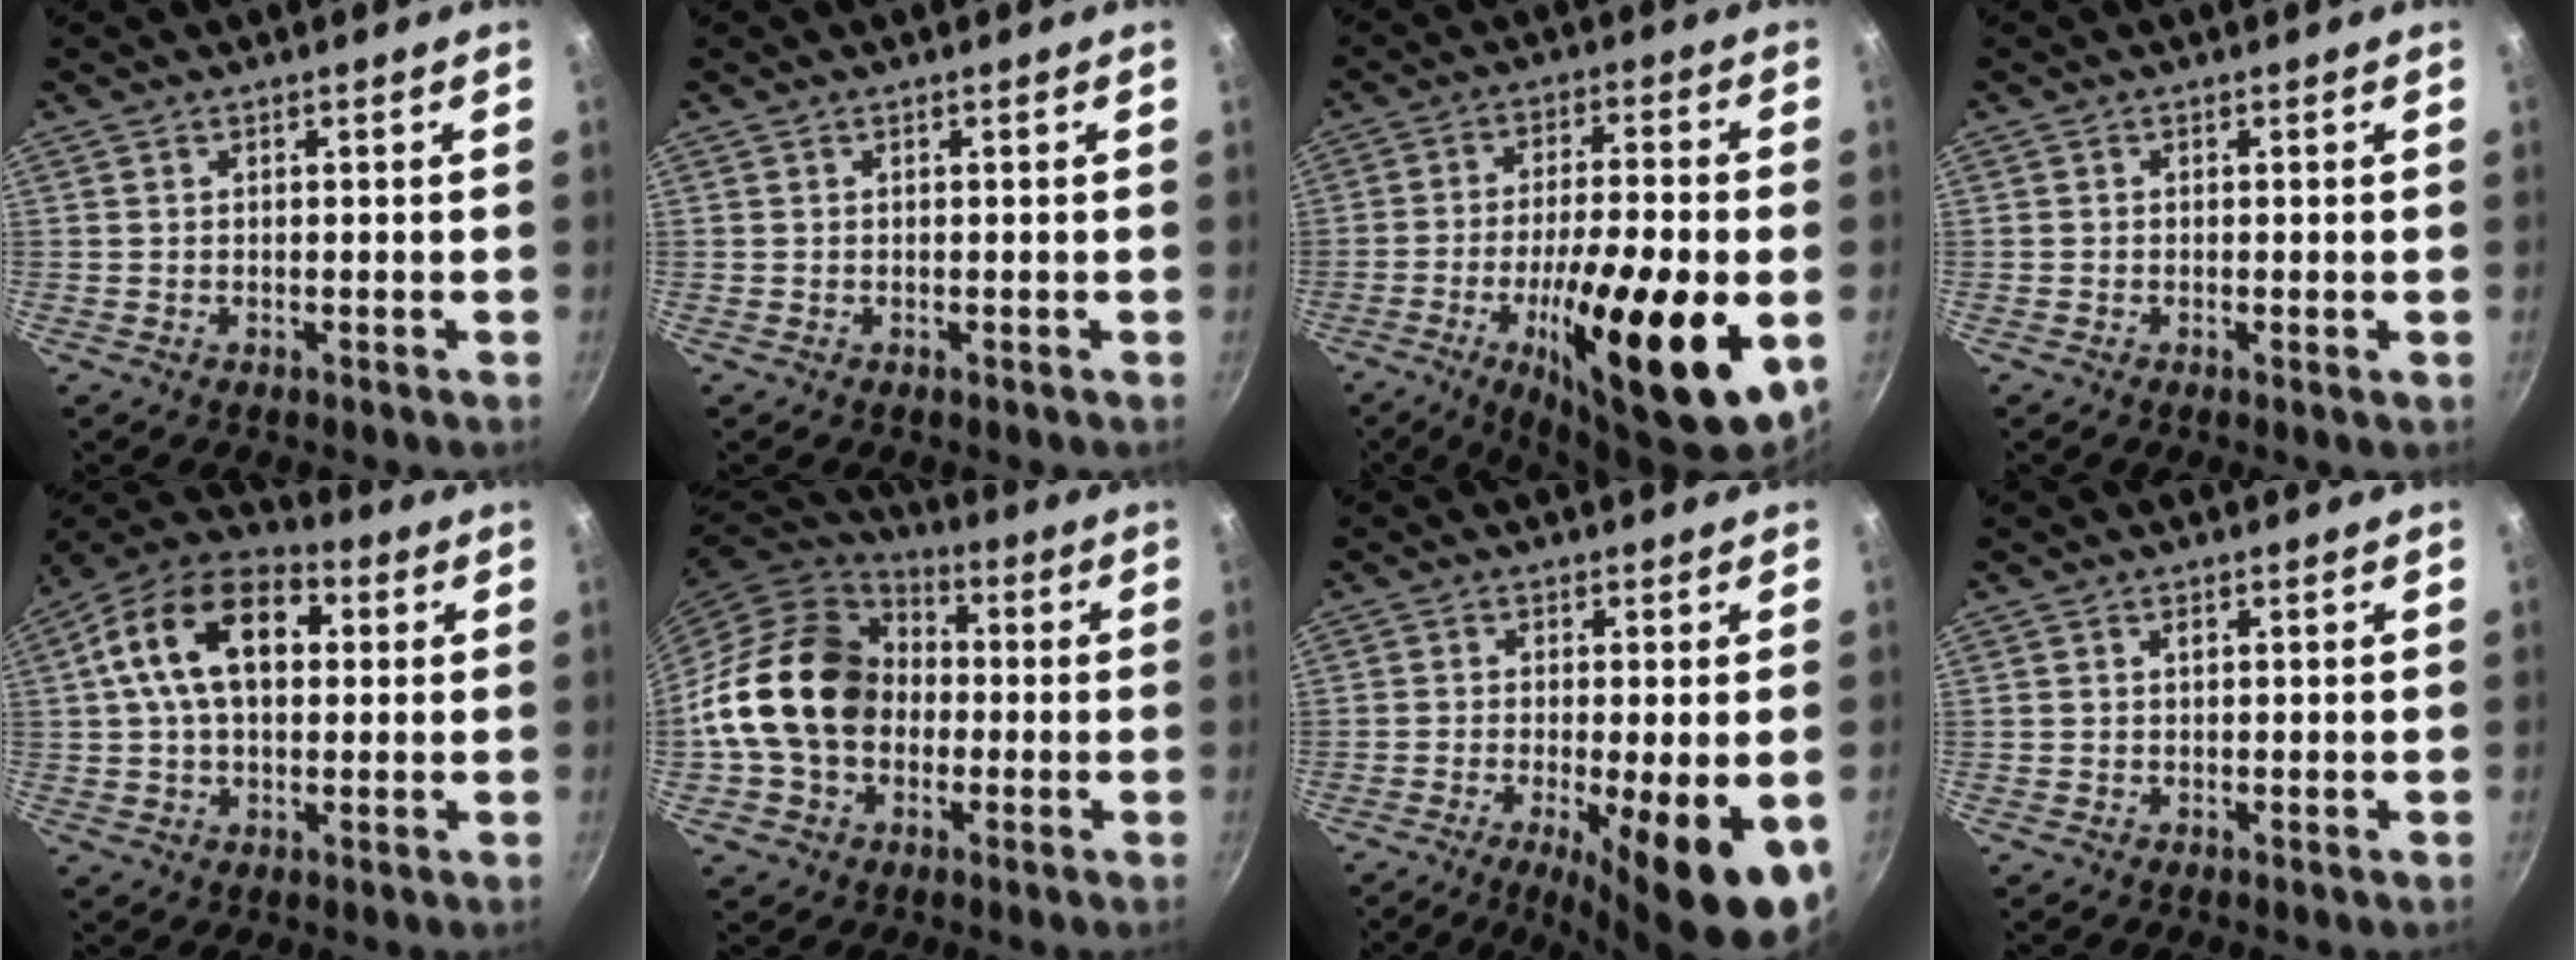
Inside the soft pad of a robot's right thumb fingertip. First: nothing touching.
{"total": 0.0}
{"total": 22.6, "force": [-6.8, 5.9, 20.7], "torque": [-0.323, 0.014, -0.106]}
{"total": 0.9, "force": [-0.2, 0.2, 0.8], "torque": [-0.014, -0.001, -0.006]}
{"total": 16.9, "force": [3.5, 10.8, 12.6], "torque": [-0.187, 0.024, 0.039]}
{"total": 19.2, "force": [-0.9, 15.2, 11.8], "torque": [-0.187, 0.043, -0.023]}
{"total": 13.1, "force": [-4.6, 3.0, 11.9], "torque": [-0.173, -0.007, -0.063]}
{"total": 0.8, "force": [0.2, 0.4, 0.6], "torque": [-0.009, 0.000, 0.003]}